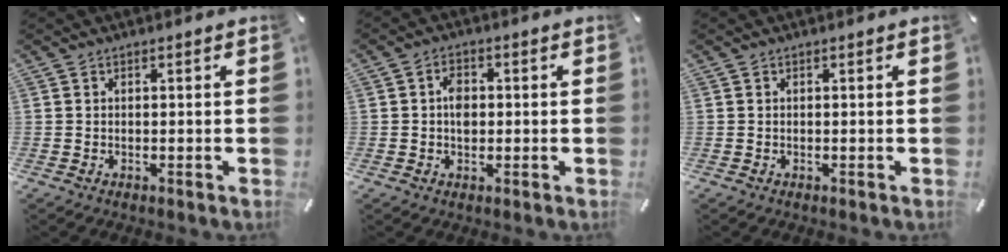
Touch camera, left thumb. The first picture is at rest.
{"total": 3.8, "force": [0.1, 2.8, 2.7], "torque": [-0.037, 0.001, -0.002]}
{"total": 0.0}